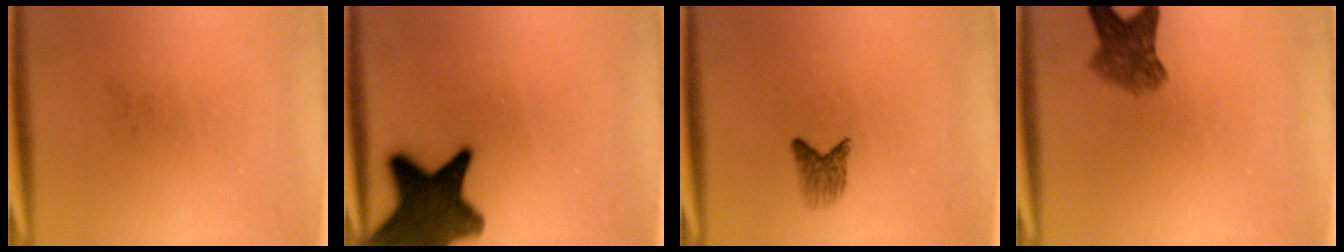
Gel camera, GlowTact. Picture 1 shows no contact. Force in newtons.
{"total": 14.4}
{"total": 2.3}
{"total": 5.2}